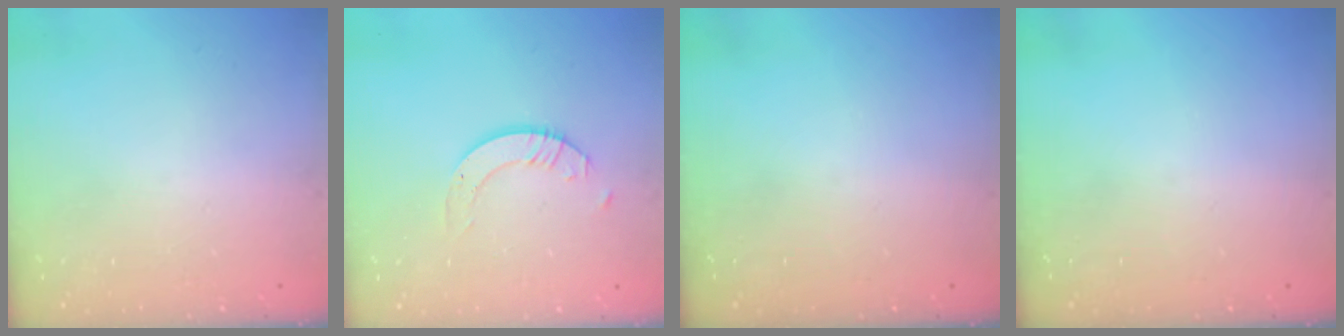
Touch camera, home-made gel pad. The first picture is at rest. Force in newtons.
{"total": 3.4, "press": 3.4, "slide": 0.0}
{"total": 0.0}
{"total": 0.0}